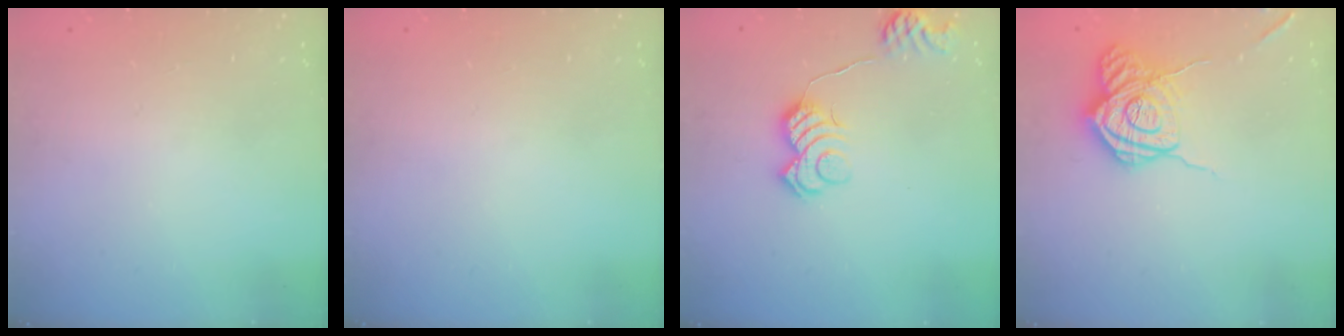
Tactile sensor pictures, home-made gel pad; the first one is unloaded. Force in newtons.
{"total": 0.0}
{"total": 11.1, "press": 11.0, "slide": 0.7}
{"total": 17.0, "press": 17.0, "slide": 0.9}